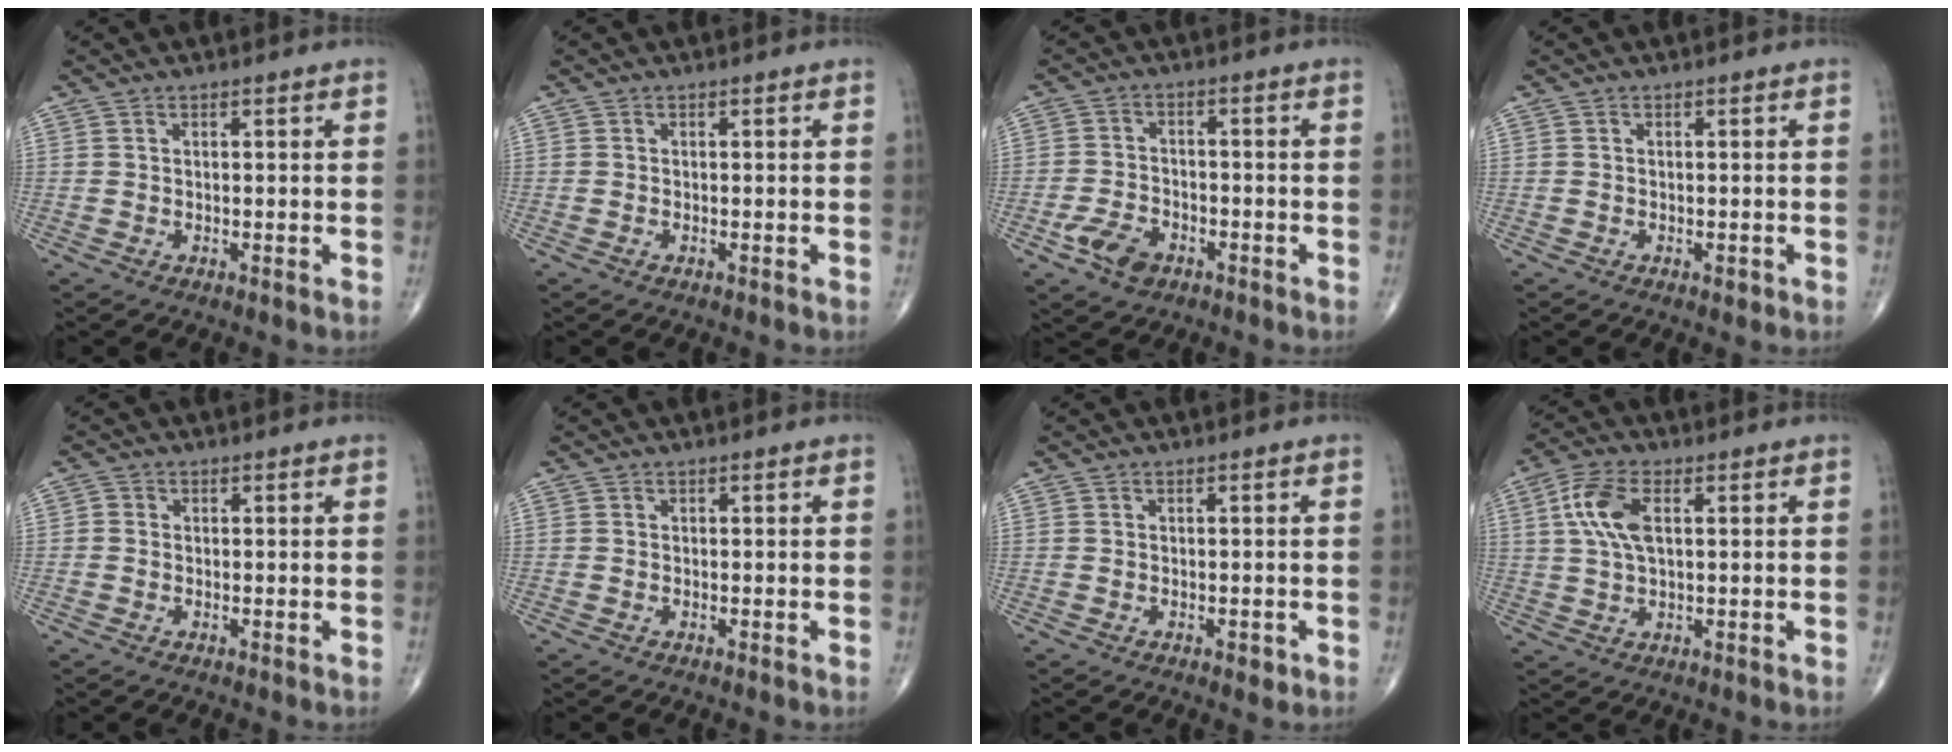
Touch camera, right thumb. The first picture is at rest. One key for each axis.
{"total": 0.0}
{"total": 6.2, "fx": -3.3, "fy": 4.0, "fz": 3.4, "tx": -0.055, "ty": 0.017, "tz": -0.057}
{"total": 0.7, "fx": -0.3, "fy": 0.4, "fz": 0.5, "tx": -0.005, "ty": 0.000, "tz": -0.004}
{"total": 1.1, "fx": -0.2, "fy": 1.0, "fz": 0.4, "tx": -0.001, "ty": 0.002, "tz": -0.008}
{"total": 0.0}
{"total": 1.3, "fx": -0.6, "fy": 0.7, "fz": 1.0, "tx": -0.009, "ty": 0.000, "tz": -0.006}
{"total": 8.2, "fx": 2.0, "fy": 3.9, "fz": 7.0, "tx": -0.155, "ty": 0.009, "tz": 0.038}